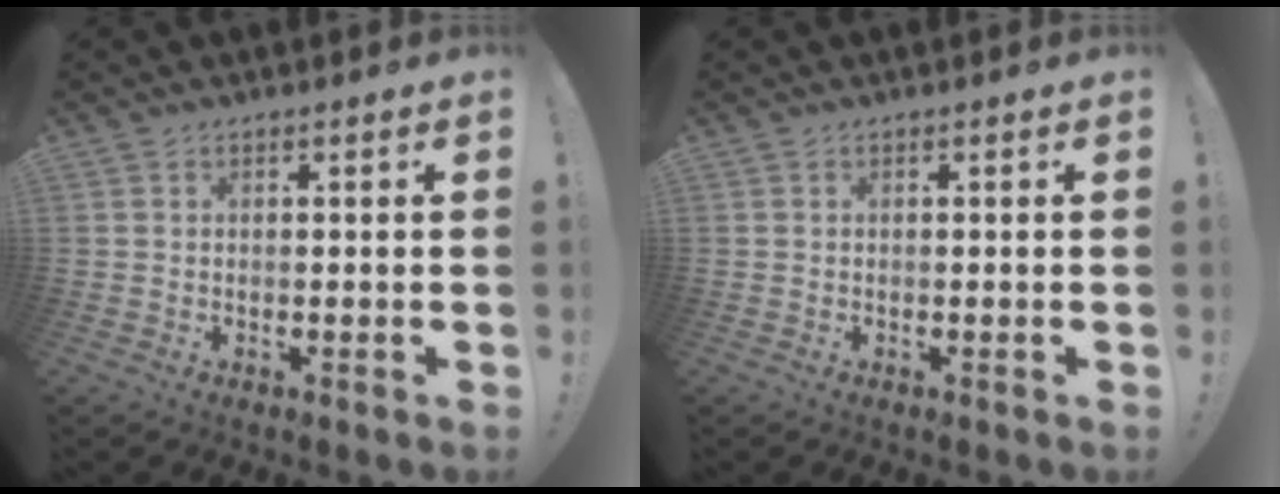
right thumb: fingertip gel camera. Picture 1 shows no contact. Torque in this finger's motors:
{"motor_torque": [0.00, 0.00, -0.09, 0.09, 0.00]}